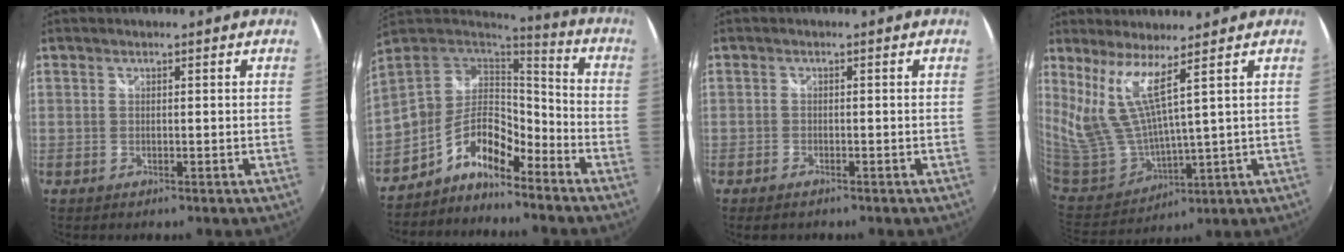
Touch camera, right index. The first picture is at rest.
{"total": 13.1, "force": [-8.3, 6.7, 7.7], "torque": [-0.163, 0.016, -0.162]}
{"total": 2.2, "force": [-1.8, 0.9, 1.0], "torque": [-0.025, -0.007, -0.033]}
{"total": 9.9, "force": [5.8, 1.5, 7.9], "torque": [-0.154, -0.016, 0.142]}